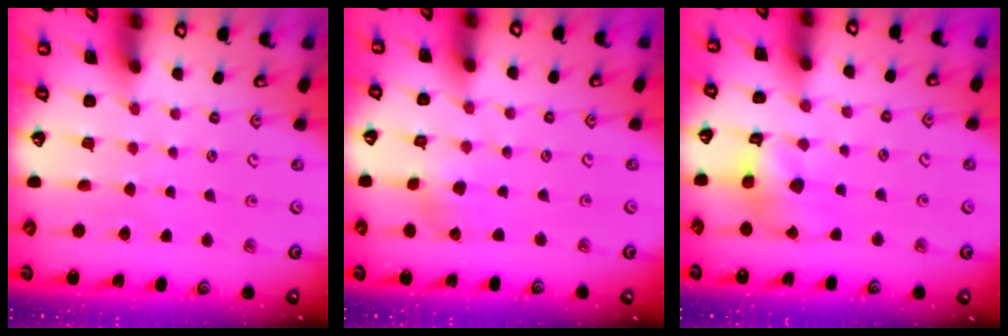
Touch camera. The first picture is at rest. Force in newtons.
{"total": 0.6, "press": 0.6, "slide": 0.1}
{"total": 10.3, "press": 10.3, "slide": 1.2}